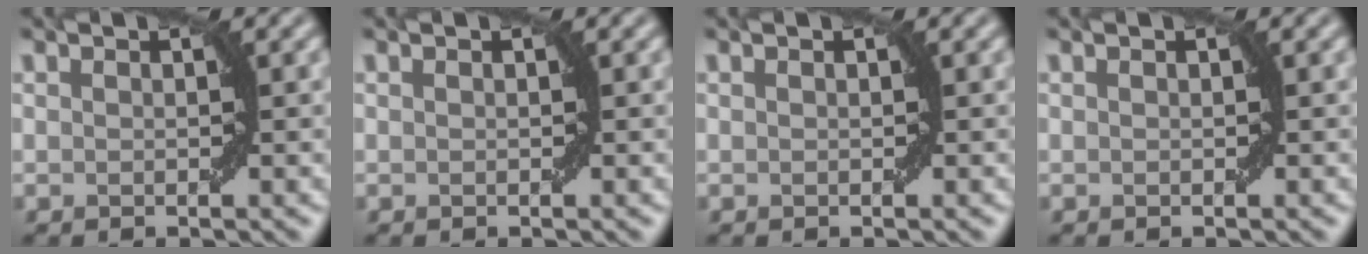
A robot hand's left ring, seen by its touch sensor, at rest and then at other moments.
{"total": 0.0}
{"total": 0.0}
{"total": 0.0}